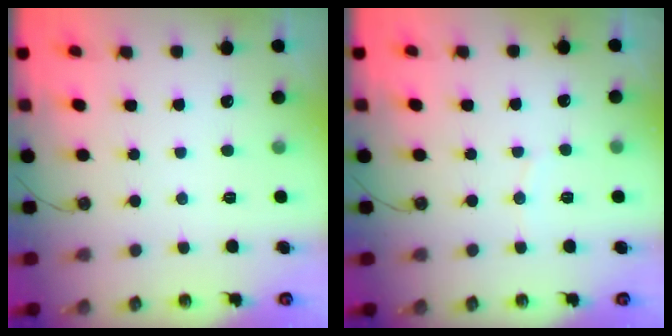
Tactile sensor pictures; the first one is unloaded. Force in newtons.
{"total": 3.2, "press": 3.2, "slide": 0.4}